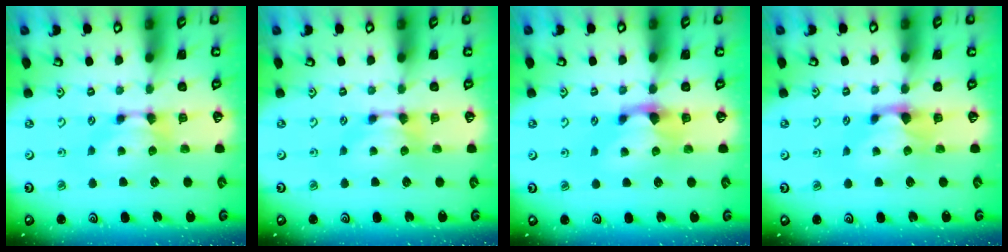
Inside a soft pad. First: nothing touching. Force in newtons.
{"total": 0.0}
{"total": 1.4, "press": 0.9, "slide": 1.0}
{"total": 1.2, "press": 0.4, "slide": 1.2}